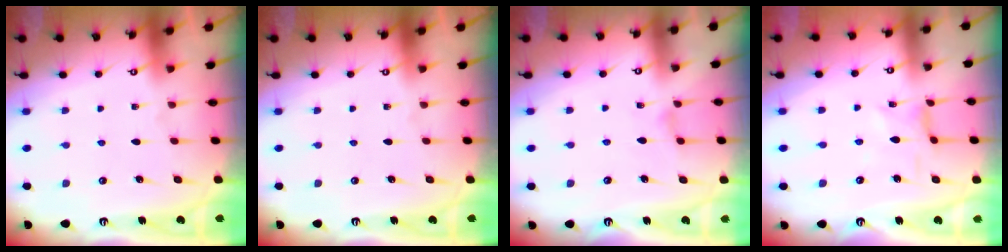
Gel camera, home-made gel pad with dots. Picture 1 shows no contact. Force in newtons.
{"total": 0.0}
{"total": 2.9, "press": 2.9, "slide": 0.4}
{"total": 2.1, "press": 2.1, "slide": 0.5}